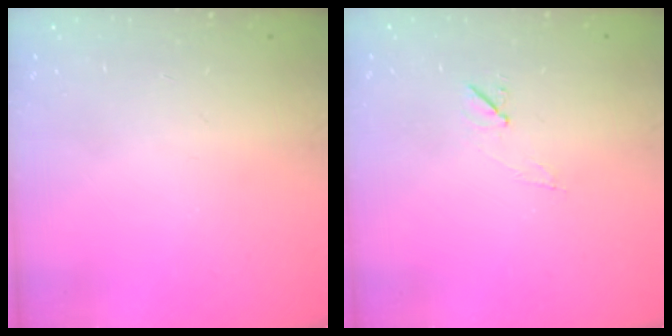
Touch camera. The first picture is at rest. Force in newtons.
{"total": 5.2, "press": 4.7, "slide": 2.1}